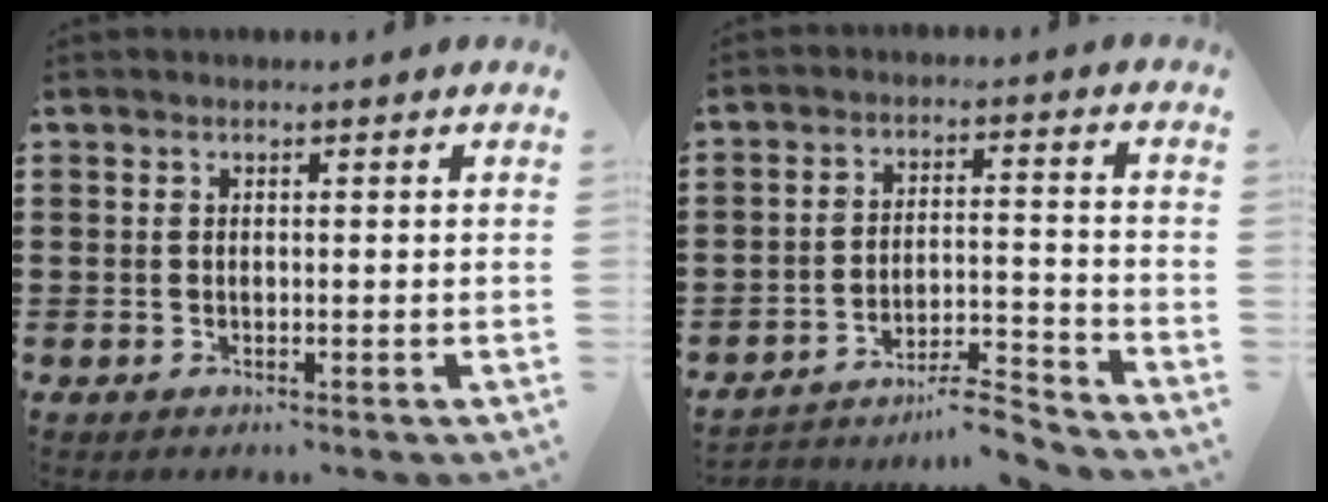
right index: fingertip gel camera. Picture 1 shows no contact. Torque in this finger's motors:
{"motor_torque": [-1.87, -0.27, -1.05, -0.21]}